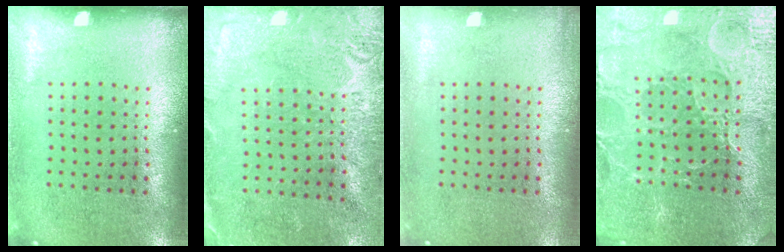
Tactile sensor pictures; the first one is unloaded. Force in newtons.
{"total": 2.7, "press": 2.6, "slide": 0.6}
{"total": 0.7, "press": 0.7, "slide": 0.0}
{"total": 3.4, "press": 3.4, "slide": 0.5}